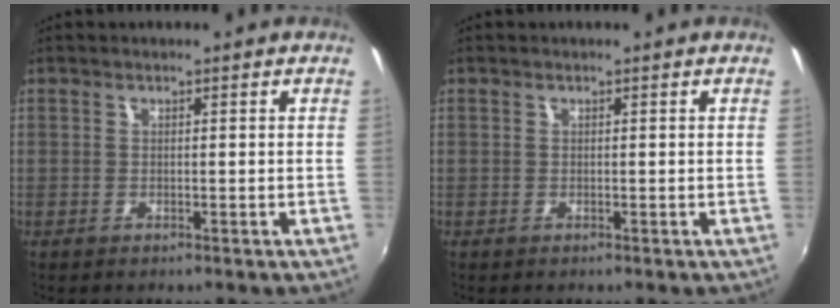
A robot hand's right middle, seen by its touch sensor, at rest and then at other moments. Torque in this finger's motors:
{"motor_torque": [-0.03, -0.01, 0.00, 0.00]}